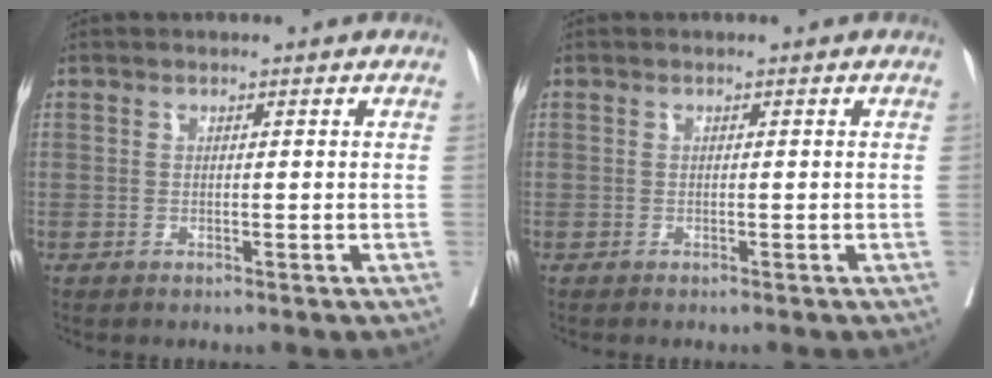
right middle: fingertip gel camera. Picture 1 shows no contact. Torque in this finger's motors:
{"motor_torque": [0.81, -1.17, 0.06, 0.01]}